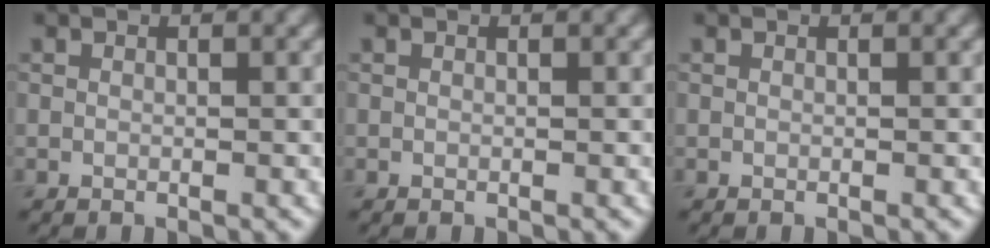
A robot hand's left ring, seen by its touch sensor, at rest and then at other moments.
{"total": 0.0}
{"total": 0.0}